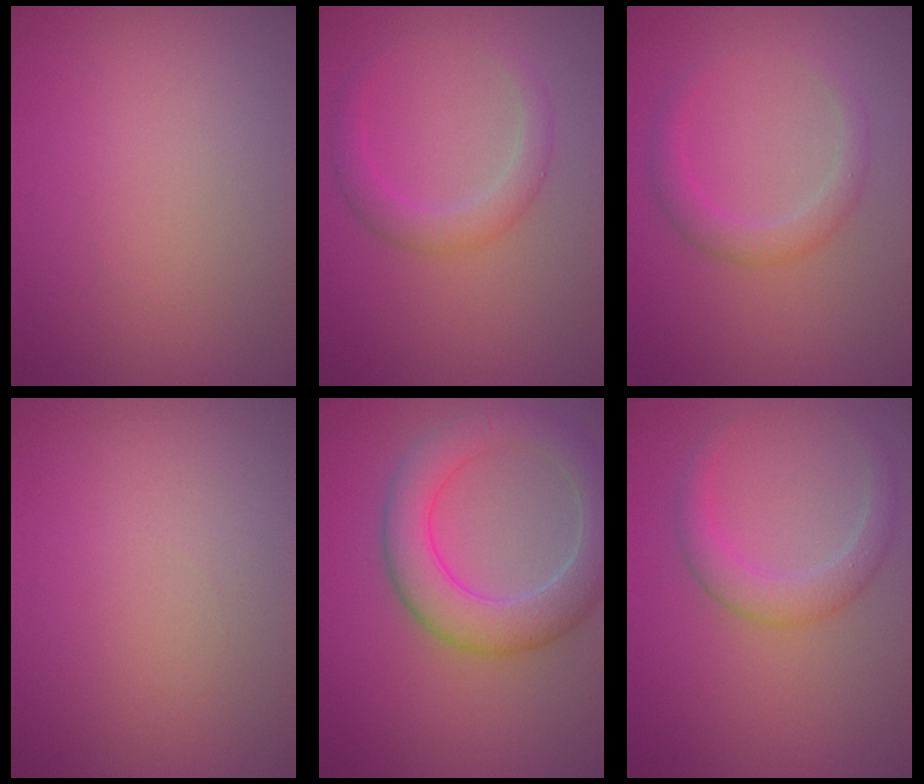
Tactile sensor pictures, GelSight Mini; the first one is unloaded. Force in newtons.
{"total": 2.5, "press": 2.5, "slide": 0.1}
{"total": 2.4, "press": 2.3, "slide": 0.2}
{"total": 0.0}
{"total": 6.3, "press": 6.3, "slide": 0.3}
{"total": 2.9, "press": 2.9, "slide": 0.3}